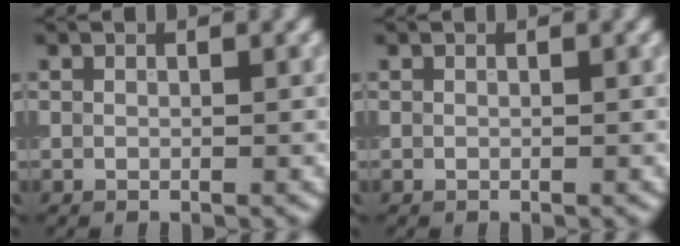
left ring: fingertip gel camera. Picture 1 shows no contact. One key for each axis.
{"total": 0.0}